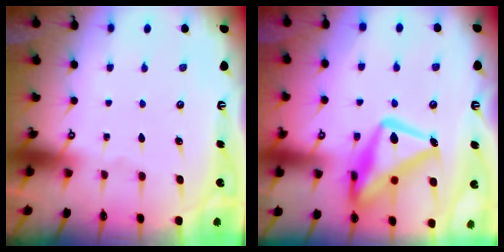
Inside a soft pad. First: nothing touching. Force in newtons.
{"total": 20.5, "press": 20.4, "slide": 1.7}